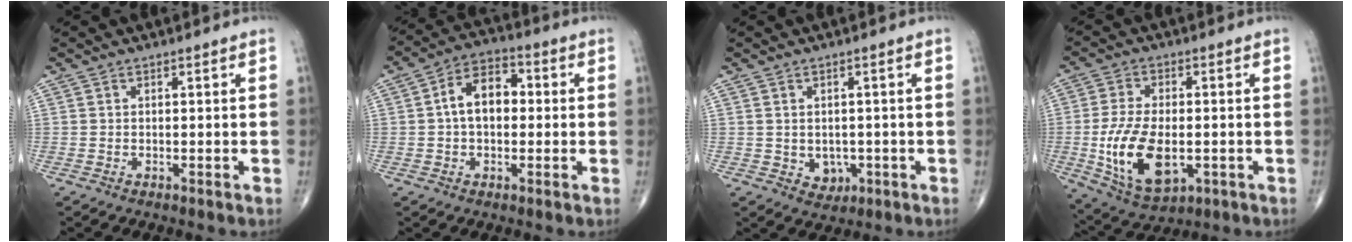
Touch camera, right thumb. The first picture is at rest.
{"total": 9.0, "force": [0.4, 5.9, 6.8], "torque": [-0.098, 0.029, -0.003]}
{"total": 3.5, "force": [-0.7, 2.9, 1.8], "torque": [-0.006, 0.001, -0.002]}
{"total": 14.4, "force": [-2.6, 7.8, 11.8], "torque": [-0.222, -0.006, -0.033]}